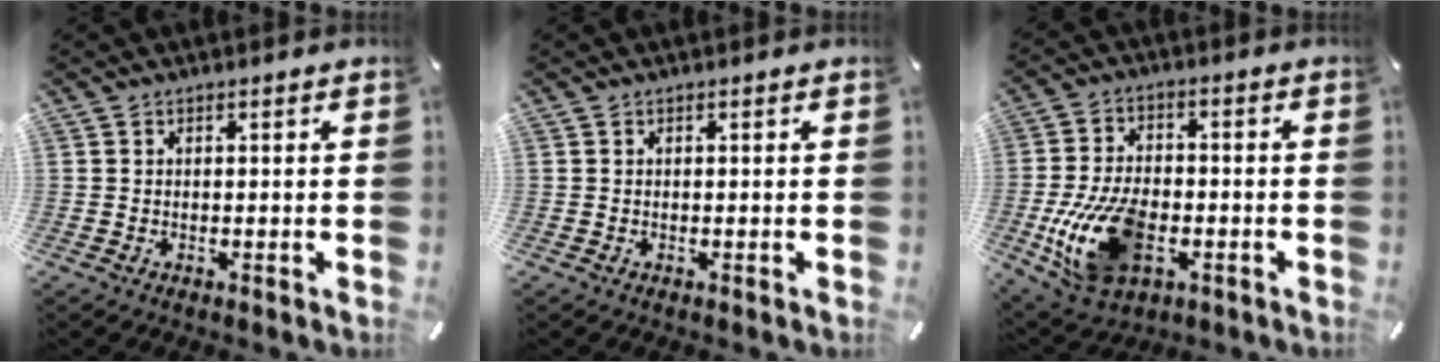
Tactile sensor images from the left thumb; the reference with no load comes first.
{"total": 0.0}
{"total": 15.6, "force": [-4.3, 9.8, 11.4], "torque": [-0.239, 0.001, -0.074]}